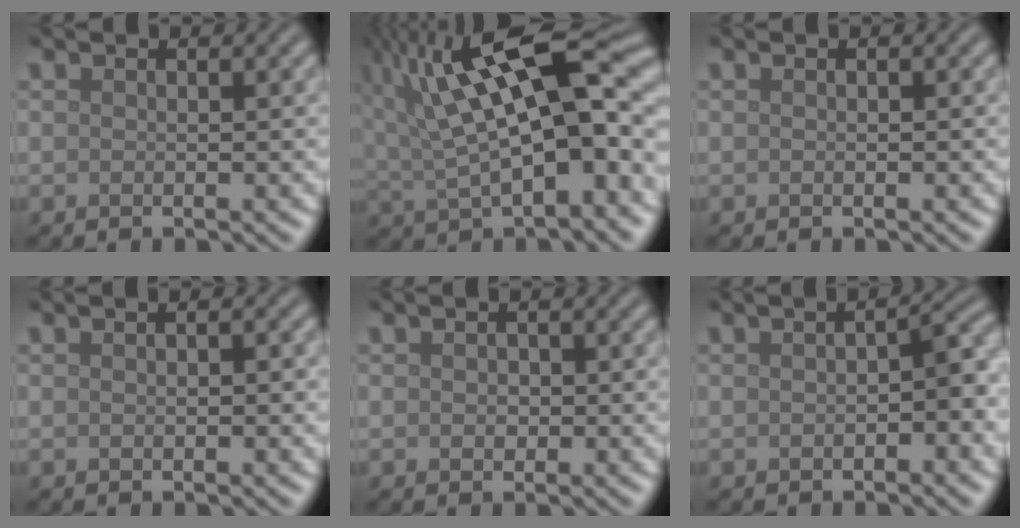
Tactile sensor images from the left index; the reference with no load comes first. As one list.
[{"total": 17.3, "force": [4.6, 7.0, 15.2], "torque": [-0.236, 0.022, 0.084]}, {"total": 0.0}, {"total": 1.6, "force": [0.3, 0.7, 1.4], "torque": [-0.008, 0.000, -0.003]}, {"total": 0.7, "force": [0.0, 0.6, 0.3], "torque": [-0.004, -0.003, -0.002]}, {"total": 3.1, "force": [-0.5, 1.1, 2.9], "torque": [-0.041, 0.010, -0.008]}]